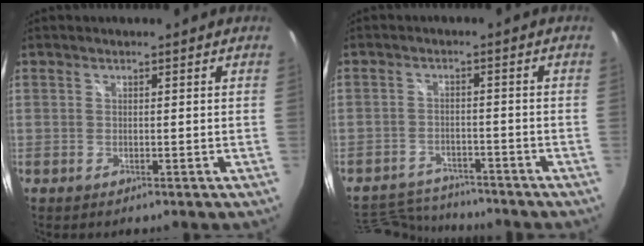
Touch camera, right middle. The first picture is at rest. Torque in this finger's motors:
{"motor_torque": [-0.81, -0.60, -0.21, -0.05]}